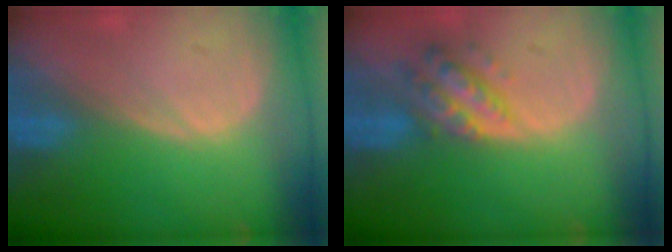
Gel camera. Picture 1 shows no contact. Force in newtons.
{"total": 6.4, "press": 5.8, "slide": 2.8}